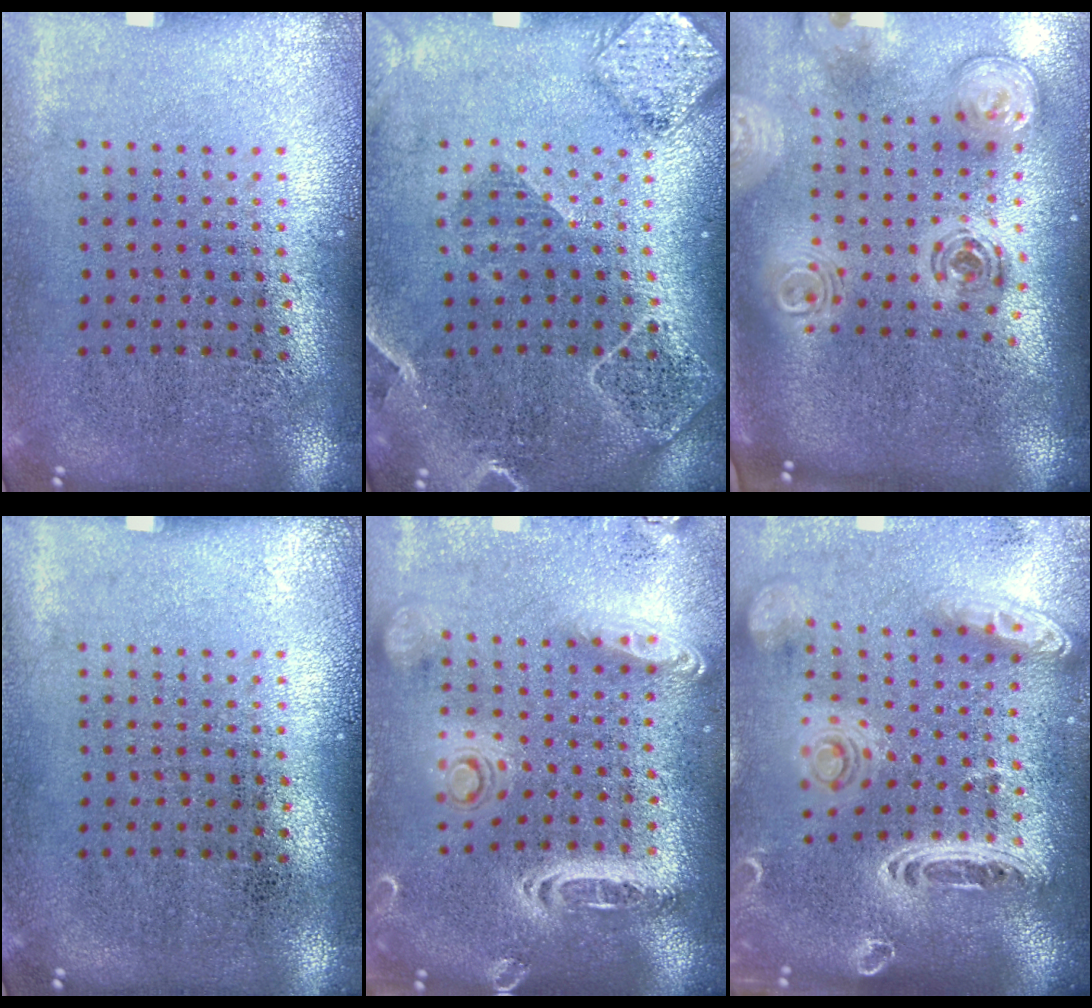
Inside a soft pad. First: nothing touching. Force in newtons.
{"total": 1.8, "press": 1.7, "slide": 0.5}
{"total": 2.6, "press": 1.8, "slide": 1.8}
{"total": 0.0}
{"total": 2.6, "press": 2.3, "slide": 1.2}
{"total": 3.4, "press": 2.8, "slide": 2.0}